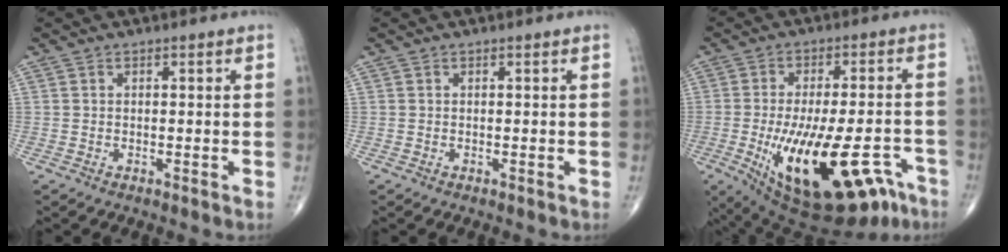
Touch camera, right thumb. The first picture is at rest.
{"total": 0.0}
{"total": 24.0, "force": [-10.7, 10.0, 19.1], "torque": [-0.280, 0.016, -0.144]}